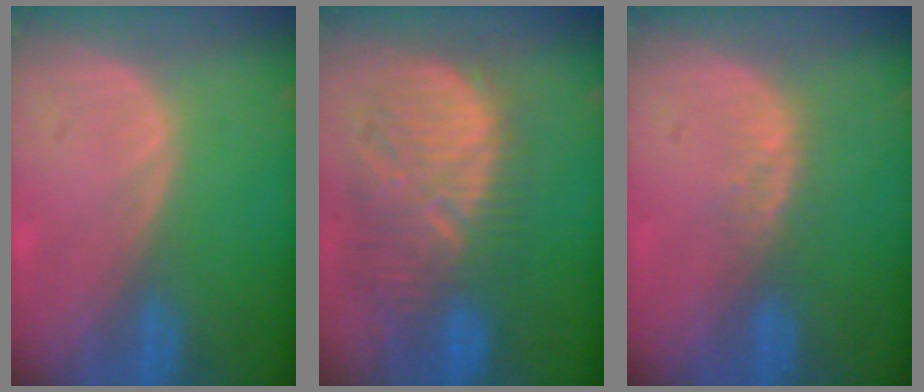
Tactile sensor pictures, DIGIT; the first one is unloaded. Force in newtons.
{"total": 12.0, "press": 11.3, "slide": 4.1}
{"total": 2.9, "press": 2.3, "slide": 1.8}